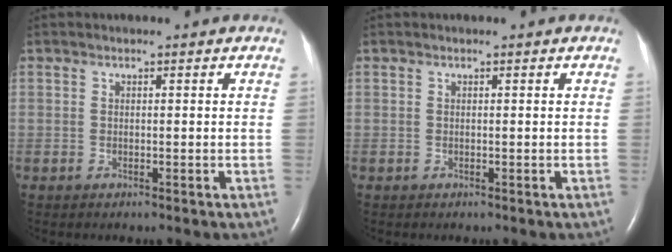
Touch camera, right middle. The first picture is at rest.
{"total": 0.0}